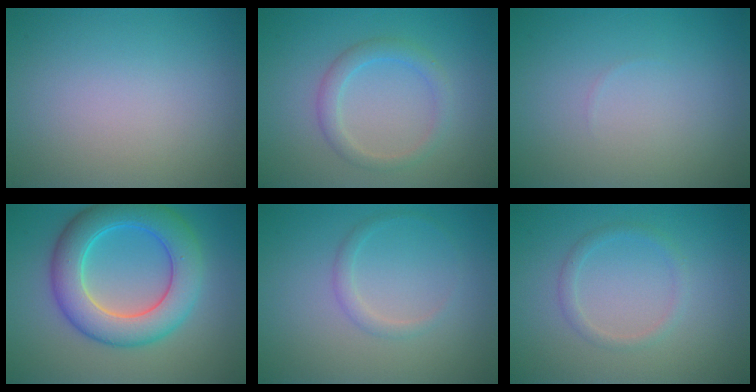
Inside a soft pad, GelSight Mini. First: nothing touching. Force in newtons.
{"total": 2.2, "press": 2.2, "slide": 0.1}
{"total": 0.0}
{"total": 7.6, "press": 7.6, "slide": 0.2}
{"total": 1.2, "press": 1.2, "slide": 0.2}
{"total": 1.3, "press": 1.3, "slide": 0.1}